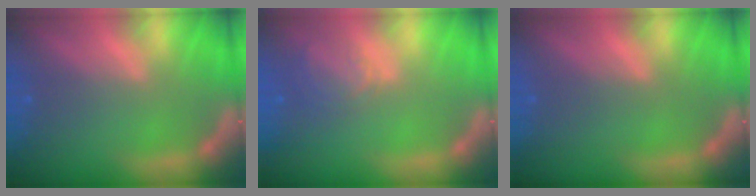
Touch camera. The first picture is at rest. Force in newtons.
{"total": 2.9}
{"total": 0.0}